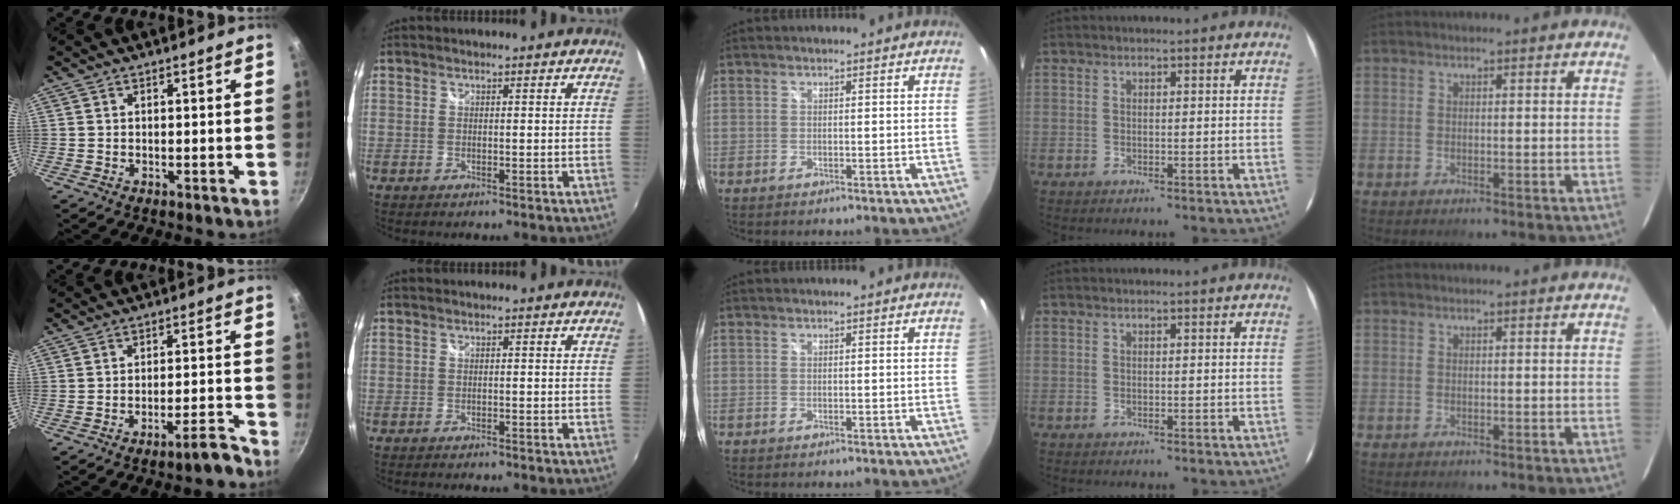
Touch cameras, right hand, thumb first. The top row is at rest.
{"thumb": {"total": 4.9, "force": [-4.2, 0.4, 2.5], "torque": [-0.025, 0.045, -0.056]}, "index": {"total": 1.5, "force": [-1.4, 0.3, 0.5], "torque": [-0.016, -0.010, -0.025]}}